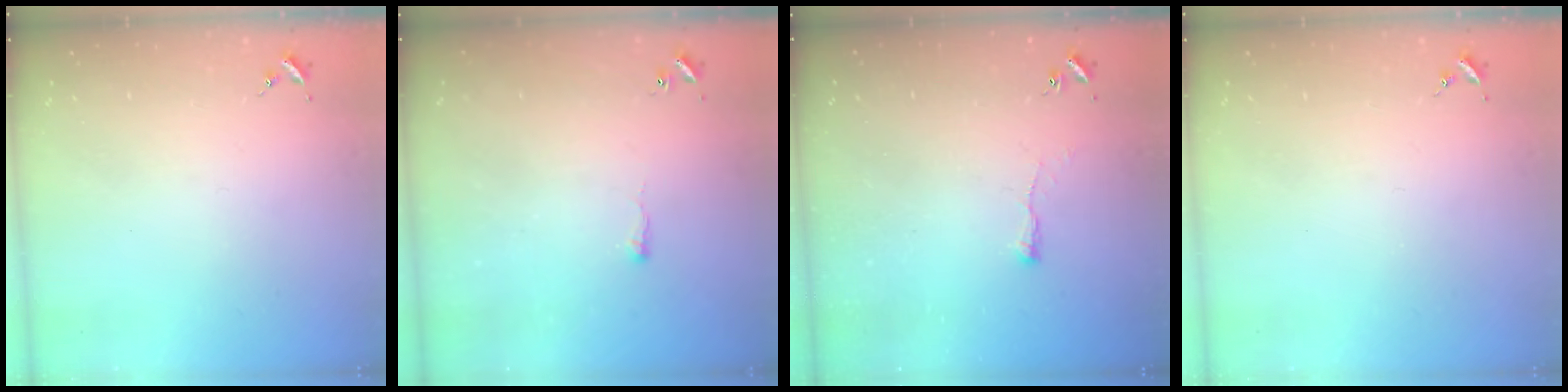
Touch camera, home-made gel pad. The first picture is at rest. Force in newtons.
{"total": 2.1, "press": 2.1, "slide": 0.5}
{"total": 3.5, "press": 3.5, "slide": 0.7}
{"total": 0.0}